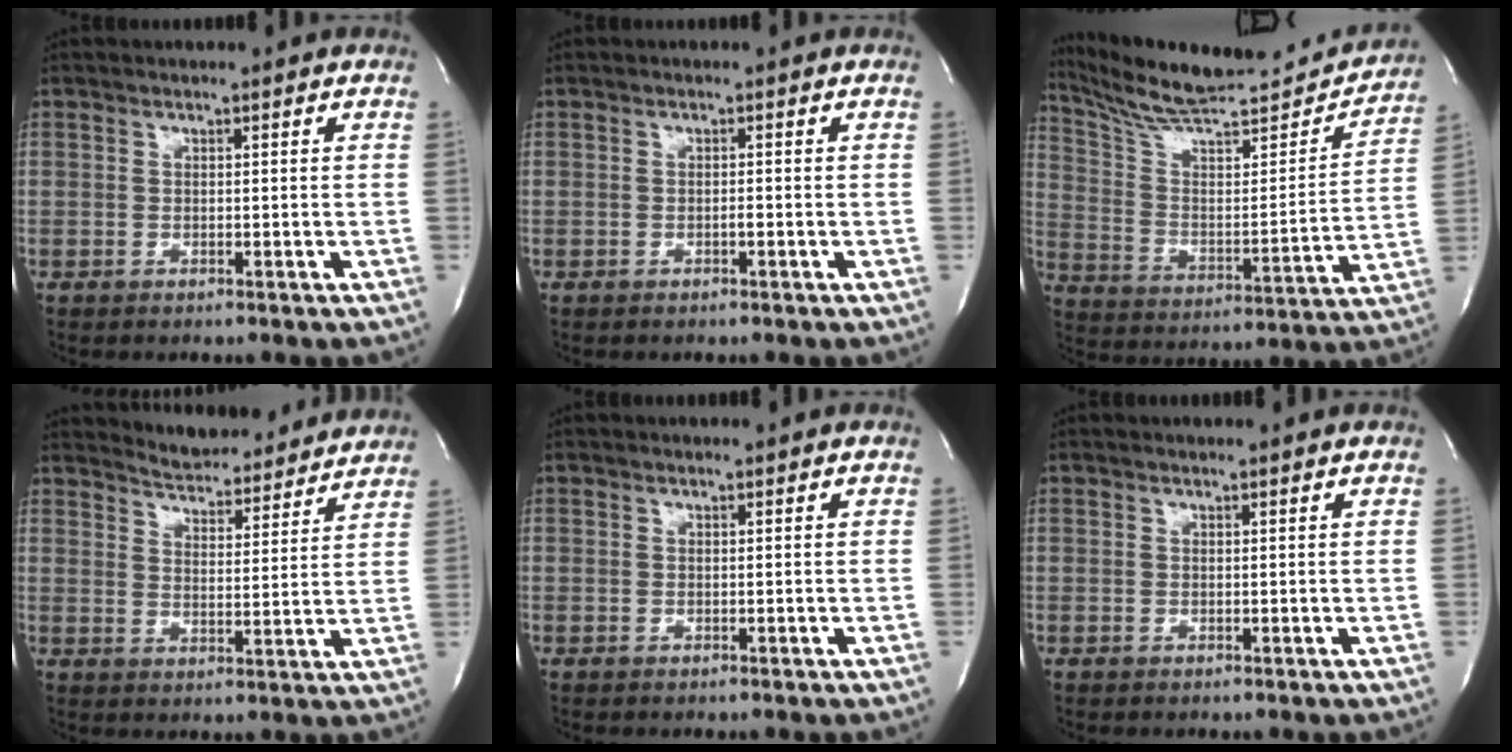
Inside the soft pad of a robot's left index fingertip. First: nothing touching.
{"total": 1.1, "force": [-1.1, -0.1, 0.2], "torque": [-0.002, -0.005, -0.019]}
{"total": 23.1, "force": [21.4, 2.5, 8.4], "torque": [-0.135, -0.037, 0.317]}
{"total": 10.7, "force": [10.4, 1.7, 2.1], "torque": [-0.029, -0.009, 0.139]}
{"total": 0.0}
{"total": 0.6, "force": [0.5, -0.2, 0.2], "torque": [-0.005, 0.001, 0.005]}